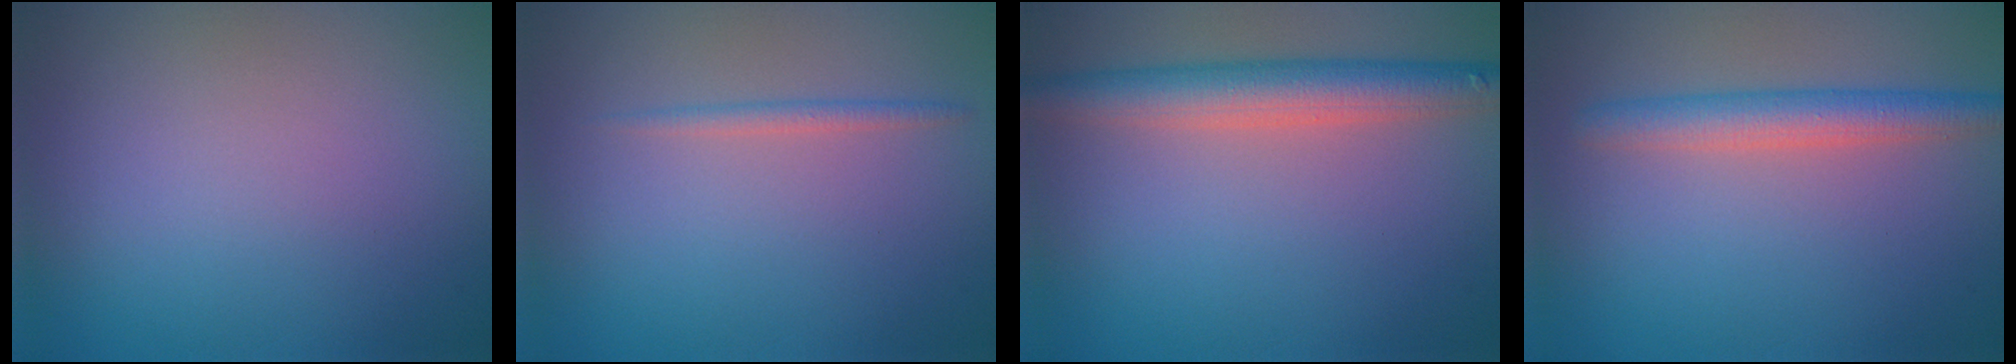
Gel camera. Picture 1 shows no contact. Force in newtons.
{"total": 1.1, "press": 1.1, "slide": 0.0}
{"total": 5.0, "press": 5.0, "slide": 0.2}
{"total": 3.4, "press": 3.4, "slide": 0.1}